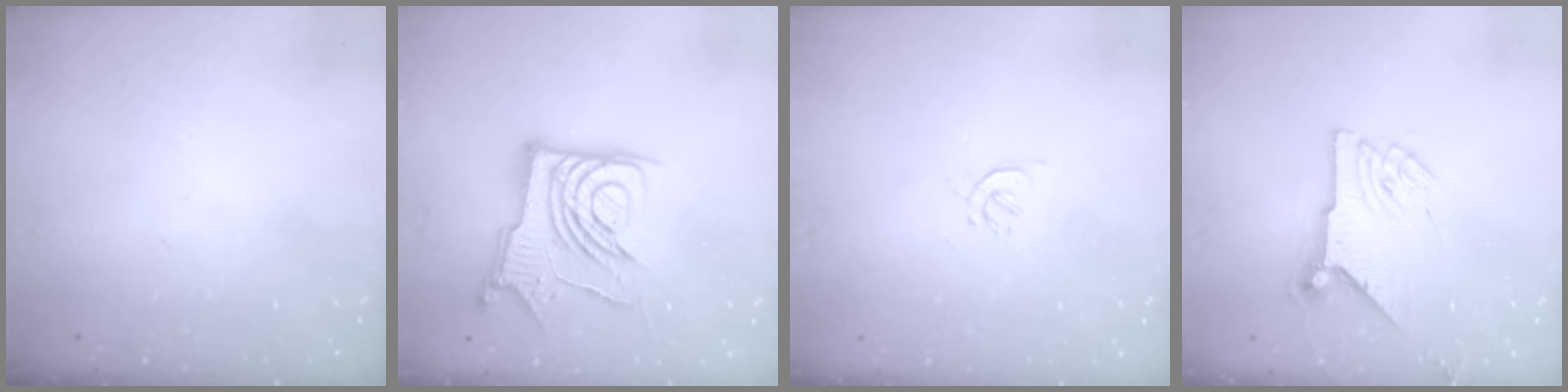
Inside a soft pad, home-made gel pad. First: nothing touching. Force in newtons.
{"total": 14.4, "press": 14.3, "slide": 1.5}
{"total": 1.2, "press": 1.2, "slide": 0.4}
{"total": 7.7, "press": 7.7, "slide": 0.3}